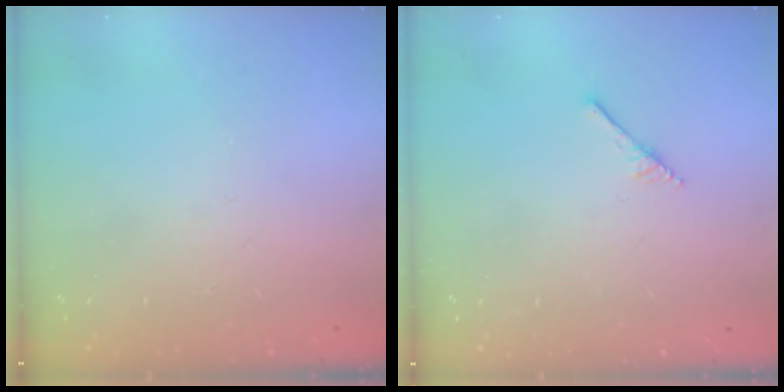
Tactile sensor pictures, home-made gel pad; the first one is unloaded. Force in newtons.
{"total": 2.9, "press": 2.9, "slide": 0.2}